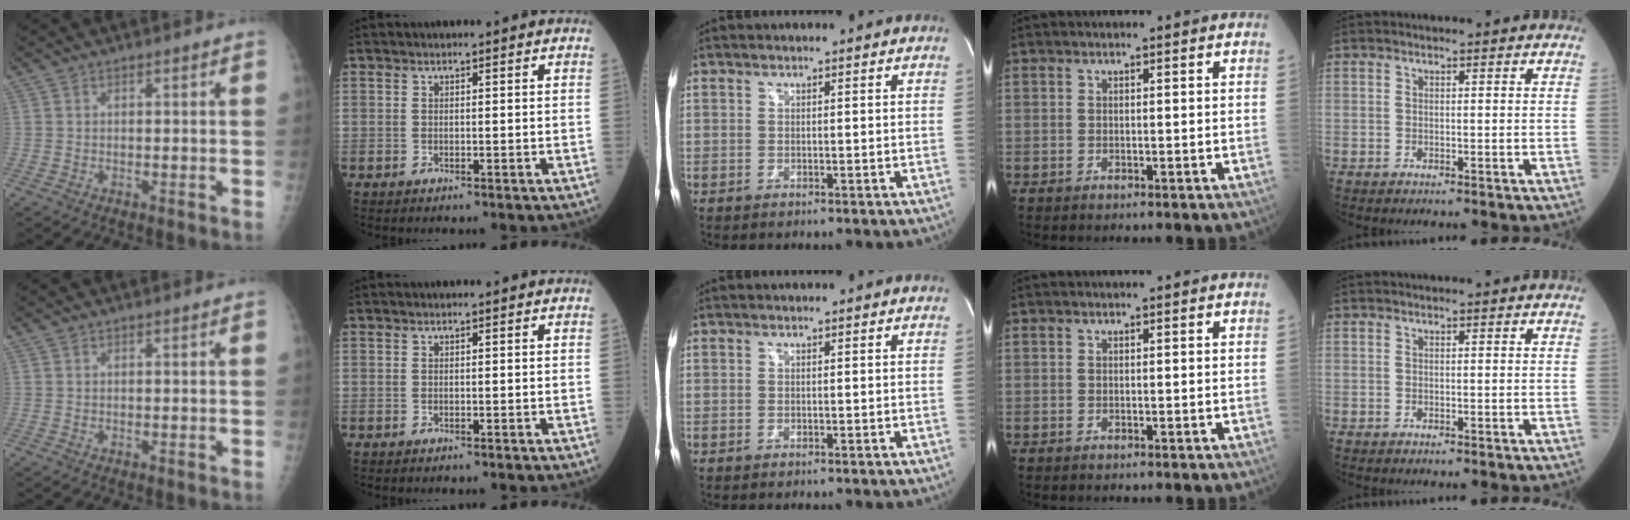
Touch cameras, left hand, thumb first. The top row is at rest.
{}